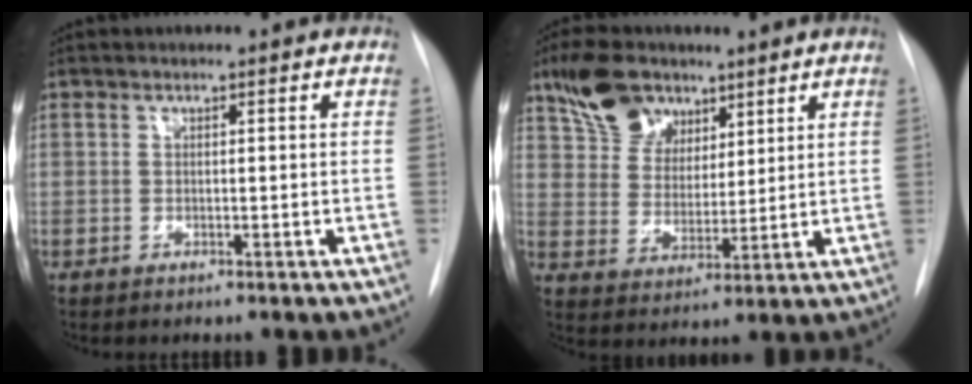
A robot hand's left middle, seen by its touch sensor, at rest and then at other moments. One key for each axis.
{"total": 9.6, "fx": 6.5, "fy": 6.3, "fz": 3.3, "tx": -0.068, "ty": 0.027, "tz": 0.124}